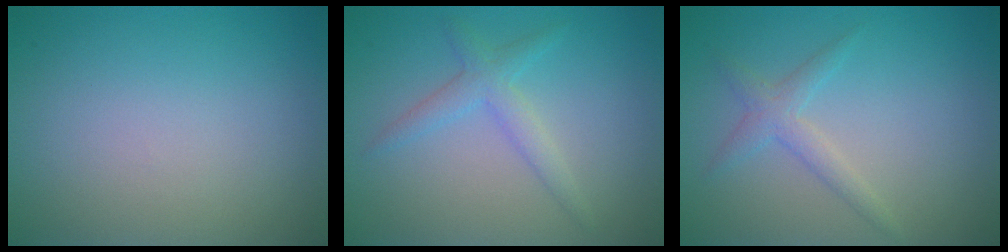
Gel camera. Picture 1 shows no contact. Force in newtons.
{"total": 2.2, "press": 2.2, "slide": 0.1}
{"total": 2.0, "press": 2.0, "slide": 0.0}